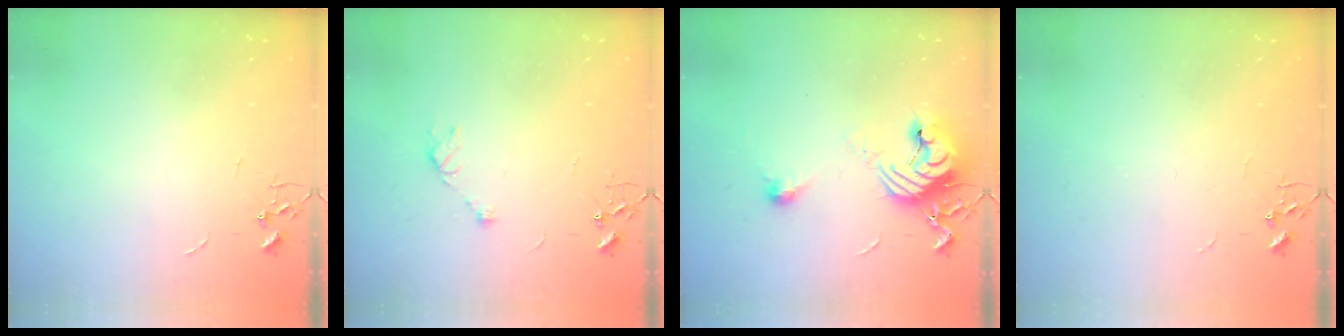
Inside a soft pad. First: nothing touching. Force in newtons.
{"total": 5.0, "press": 4.9, "slide": 0.7}
{"total": 13.9, "press": 13.8, "slide": 1.2}
{"total": 0.0}